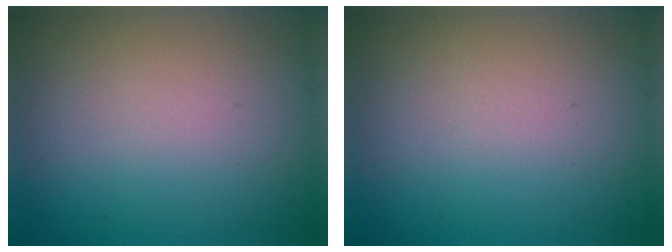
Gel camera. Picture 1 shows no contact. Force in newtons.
{"total": 0.0}